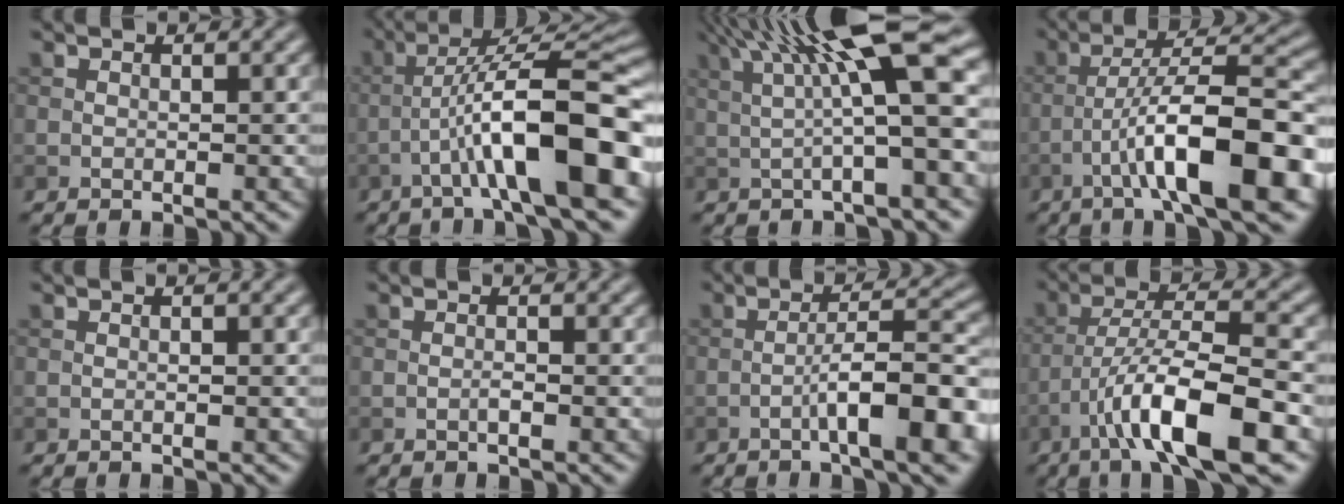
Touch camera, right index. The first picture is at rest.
{"total": 10.9, "force": [-3.6, 2.1, 10.1], "torque": [-0.150, 0.029, -0.058]}
{"total": 11.6, "force": [3.5, 2.3, 10.8], "torque": [-0.158, 0.021, 0.053]}
{"total": 11.6, "force": [-4.4, 2.5, 10.5], "torque": [-0.159, 0.024, -0.069]}
{"total": 0.8, "force": [0.0, 0.1, 0.8], "torque": [-0.015, -0.002, -0.003]}
{"total": 0.7, "force": [-0.3, 0.1, 0.6], "torque": [-0.012, 0.001, -0.007]}
{"total": 8.7, "force": [-3.5, 1.7, 7.8], "torque": [-0.115, 0.023, -0.058]}
{"total": 10.1, "force": [-5.1, 2.1, 8.4], "torque": [-0.142, 0.013, -0.091]}